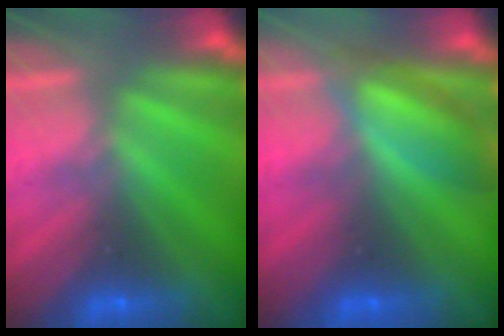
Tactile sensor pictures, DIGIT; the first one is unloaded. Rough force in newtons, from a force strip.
{"total": 4.9}